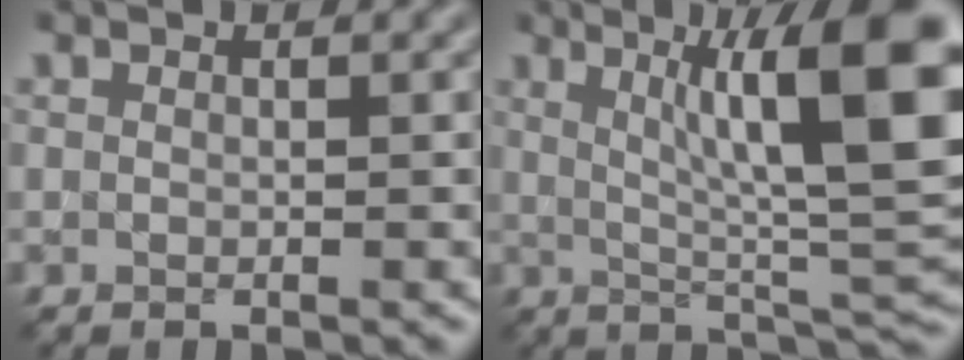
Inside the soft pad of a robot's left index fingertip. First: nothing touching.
{"total": 13.1, "force": [3.7, 3.0, 12.2], "torque": [-0.157, 0.011, 0.057]}